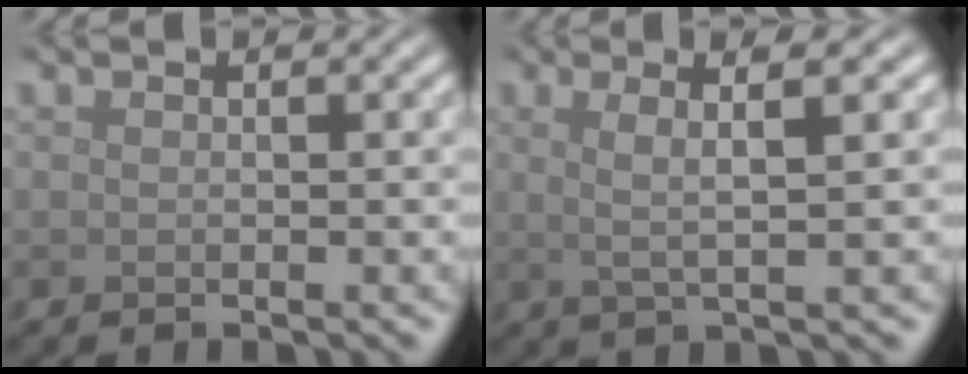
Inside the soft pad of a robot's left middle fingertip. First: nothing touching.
{"total": 3.8, "force": [1.4, 0.6, 3.5], "torque": [-0.061, 0.004, 0.020]}